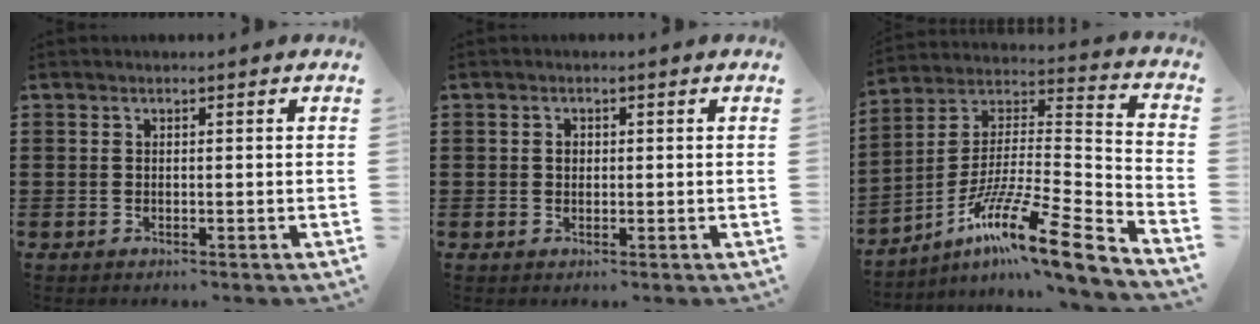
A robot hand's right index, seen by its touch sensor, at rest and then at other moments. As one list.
[{"total": 1.0, "force": [0.1, 0.8, 0.6], "torque": [-0.013, 0.004, 0.003]}, {"total": 14.5, "force": [-9.8, 2.0, 10.6], "torque": [-0.176, 0.006, -0.180]}]